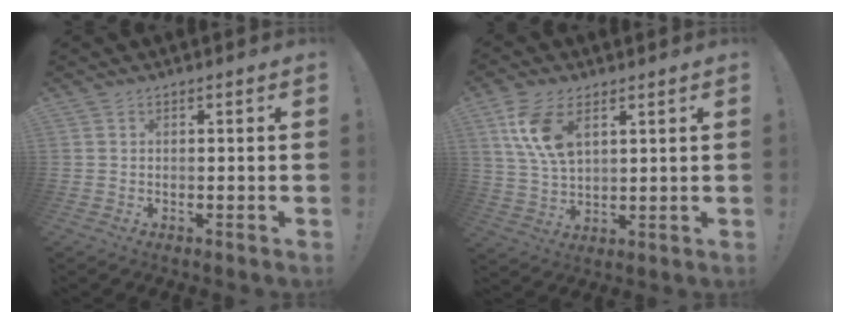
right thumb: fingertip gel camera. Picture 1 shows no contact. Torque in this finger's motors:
{"motor_torque": [0.04, 0.35, 0.64, 0.72, 0.03]}